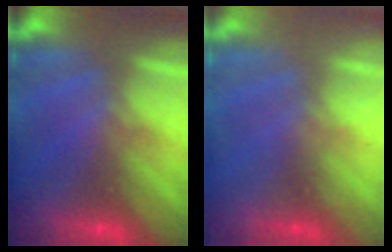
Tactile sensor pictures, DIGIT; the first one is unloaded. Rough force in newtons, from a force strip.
{"total": 2.4}